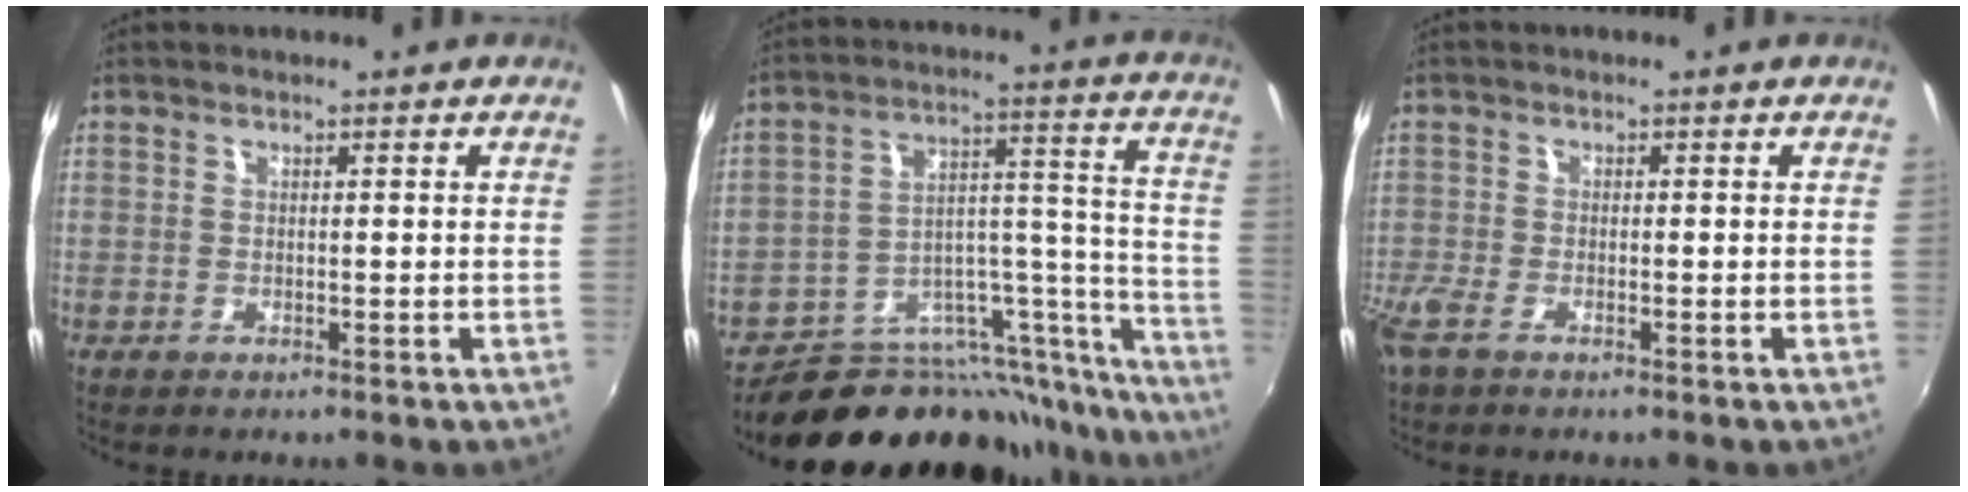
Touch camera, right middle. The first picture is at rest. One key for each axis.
{"total": 24.3, "fx": -20.4, "fy": 9.5, "fz": 9.3, "tx": -0.094, "ty": 0.058, "tz": -0.289}
{"total": 3.6, "fx": -2.4, "fy": 1.2, "fz": 2.3, "tx": -0.061, "ty": -0.010, "tz": -0.050}